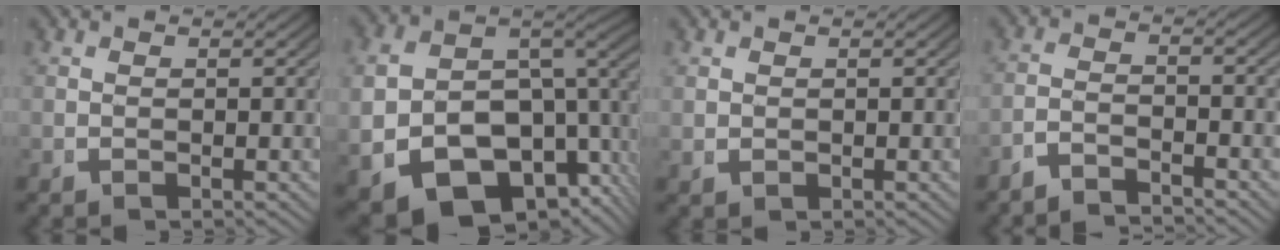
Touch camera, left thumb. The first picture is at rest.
{"total": 17.2, "force": [-3.6, 12.7, 11.0], "torque": [-0.221, -0.051, -0.046]}
{"total": 0.8, "force": [0.4, 0.6, 0.3], "torque": [-0.010, -0.005, 0.015]}
{"total": 2.8, "force": [-2.6, 0.7, 0.8], "torque": [-0.012, -0.007, -0.050]}